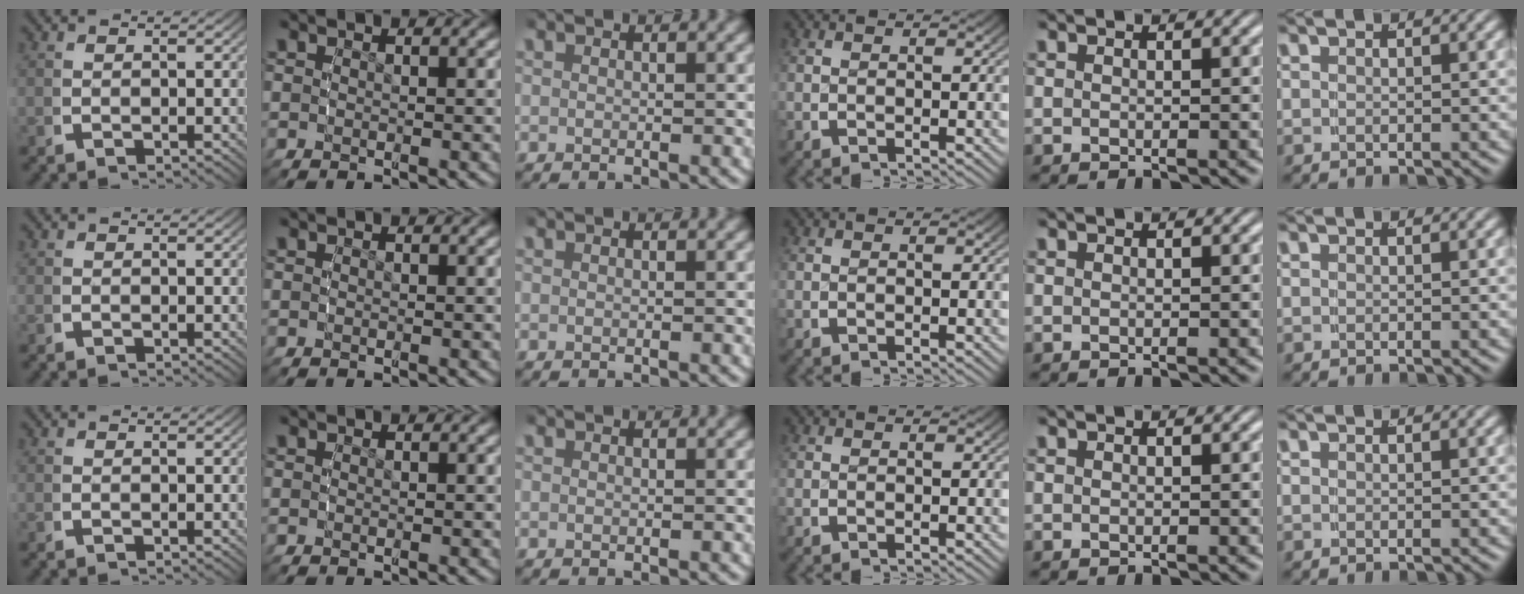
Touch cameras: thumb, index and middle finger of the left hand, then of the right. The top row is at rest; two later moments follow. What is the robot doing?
{"motion": "reach", "object": "shorts"}